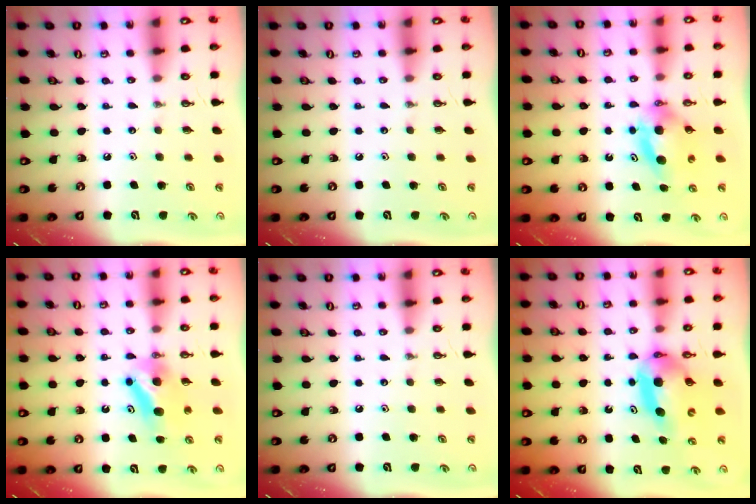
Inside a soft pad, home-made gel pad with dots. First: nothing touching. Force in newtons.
{"total": 0.0}
{"total": 5.8, "press": 5.7, "slide": 0.8}
{"total": 7.2, "press": 7.0, "slide": 1.6}
{"total": 0.0}
{"total": 8.0, "press": 8.0, "slide": 0.5}